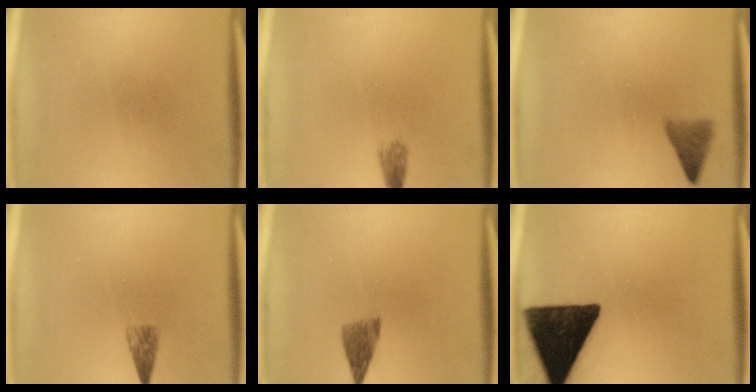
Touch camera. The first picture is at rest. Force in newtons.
{"total": 1.7}
{"total": 2.6}
{"total": 2.0}
{"total": 3.3}
{"total": 16.8}